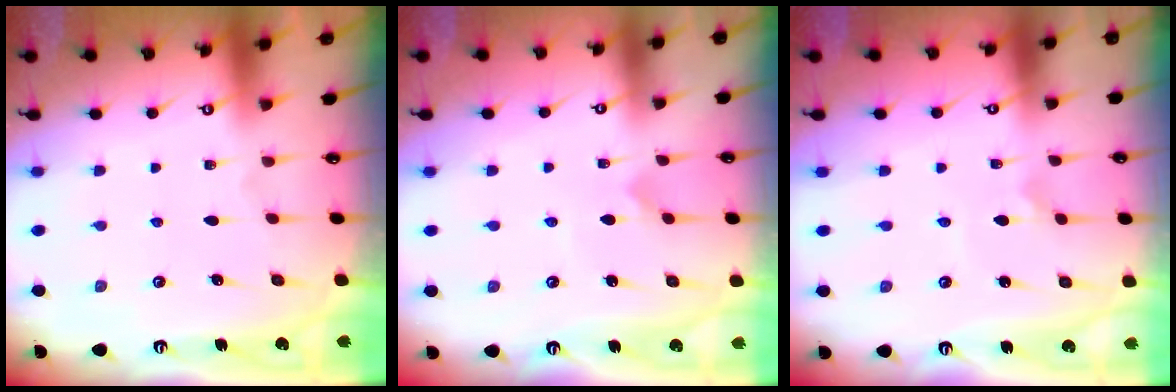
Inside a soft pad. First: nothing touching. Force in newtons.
{"total": 2.7, "press": 2.7, "slide": 0.3}
{"total": 2.3, "press": 2.3, "slide": 0.1}